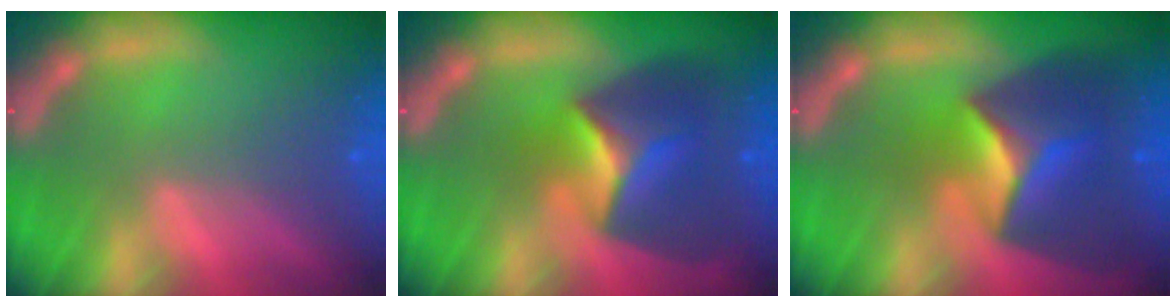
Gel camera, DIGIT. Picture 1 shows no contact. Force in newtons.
{"total": 7.9}
{"total": 9.4}